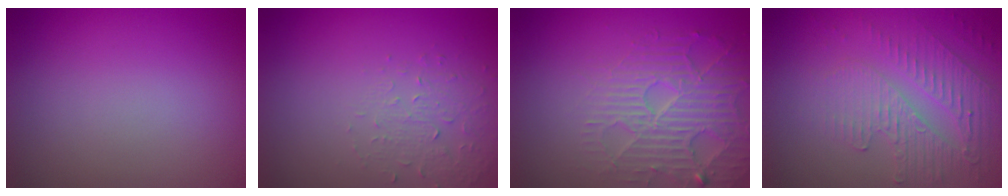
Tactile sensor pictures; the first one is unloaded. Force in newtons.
{"total": 1.6, "press": 0.9, "slide": 1.3}
{"total": 4.7, "press": 4.1, "slide": 2.4}
{"total": 5.8, "press": 3.4, "slide": 4.7}